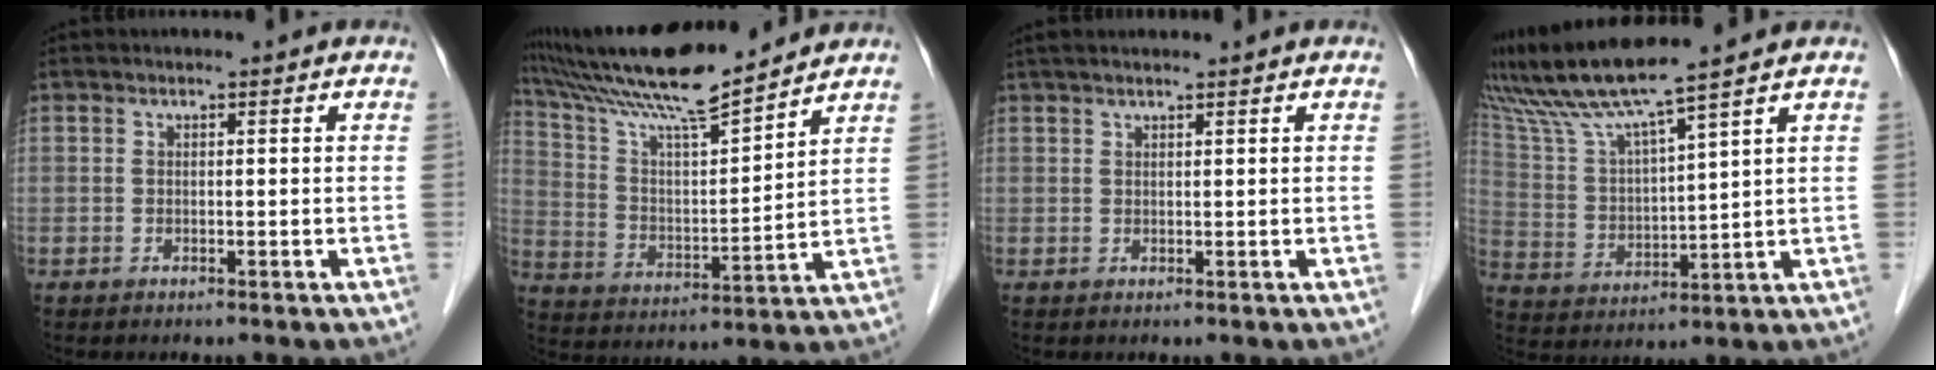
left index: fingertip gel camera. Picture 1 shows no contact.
{"total": 15.1, "force": [13.2, 0.0, 7.3], "torque": [-0.138, 0.005, 0.236]}
{"total": 2.5, "force": [1.7, -0.3, 1.8], "torque": [-0.022, 0.028, 0.032]}
{"total": 10.0, "force": [7.6, -1.6, 6.3], "torque": [-0.128, -0.001, 0.152]}